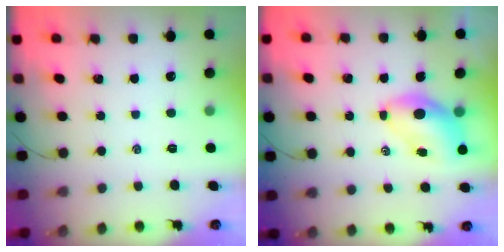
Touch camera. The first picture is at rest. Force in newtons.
{"total": 6.8, "press": 6.6, "slide": 1.7}